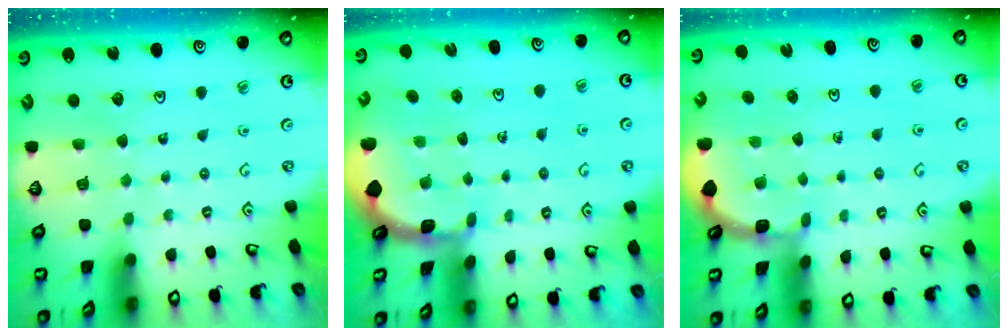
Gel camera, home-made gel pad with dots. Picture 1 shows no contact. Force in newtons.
{"total": 1.5, "press": 1.5, "slide": 0.1}
{"total": 1.7, "press": 1.7, "slide": 0.1}